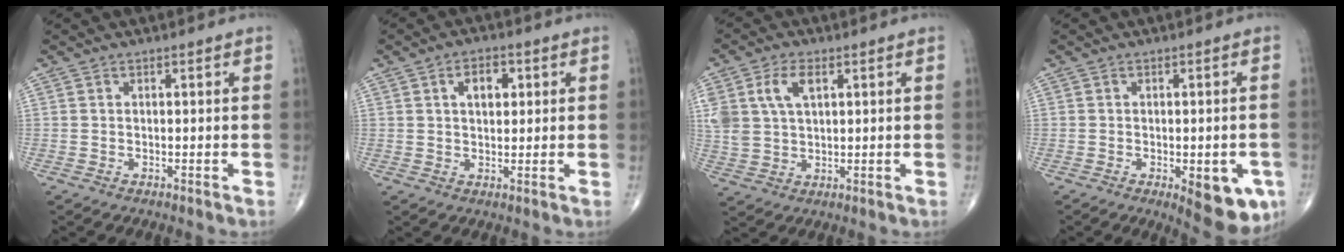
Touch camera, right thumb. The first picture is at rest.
{"total": 5.1, "force": [1.6, 3.1, 3.8], "torque": [-0.041, 0.000, 0.023]}
{"total": 8.4, "force": [3.1, 4.9, 6.1], "torque": [-0.126, 0.000, 0.063]}
{"total": 10.2, "force": [-3.7, 4.1, 8.6], "torque": [-0.078, -0.002, -0.037]}